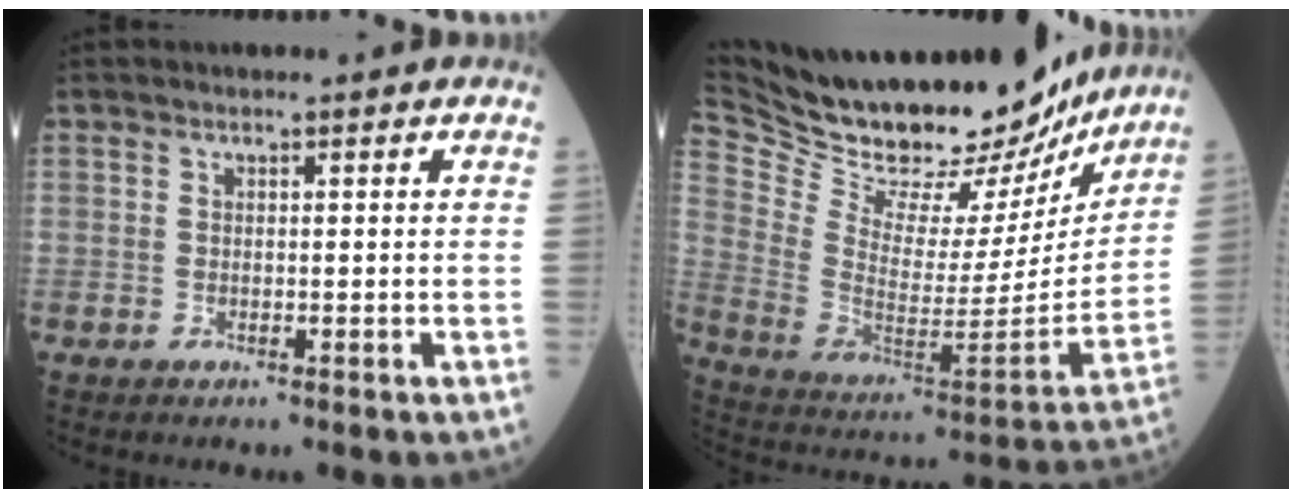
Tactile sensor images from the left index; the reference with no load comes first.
{"total": 29.5, "force": [26.1, 9.2, 10.3], "torque": [-0.198, -0.039, 0.385]}